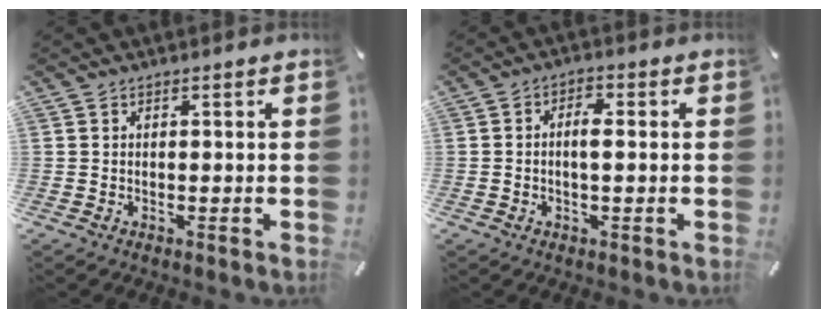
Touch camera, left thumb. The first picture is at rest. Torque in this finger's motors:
{"motor_torque": [-0.16, -0.07, 0.03, 0.04, 0.06]}